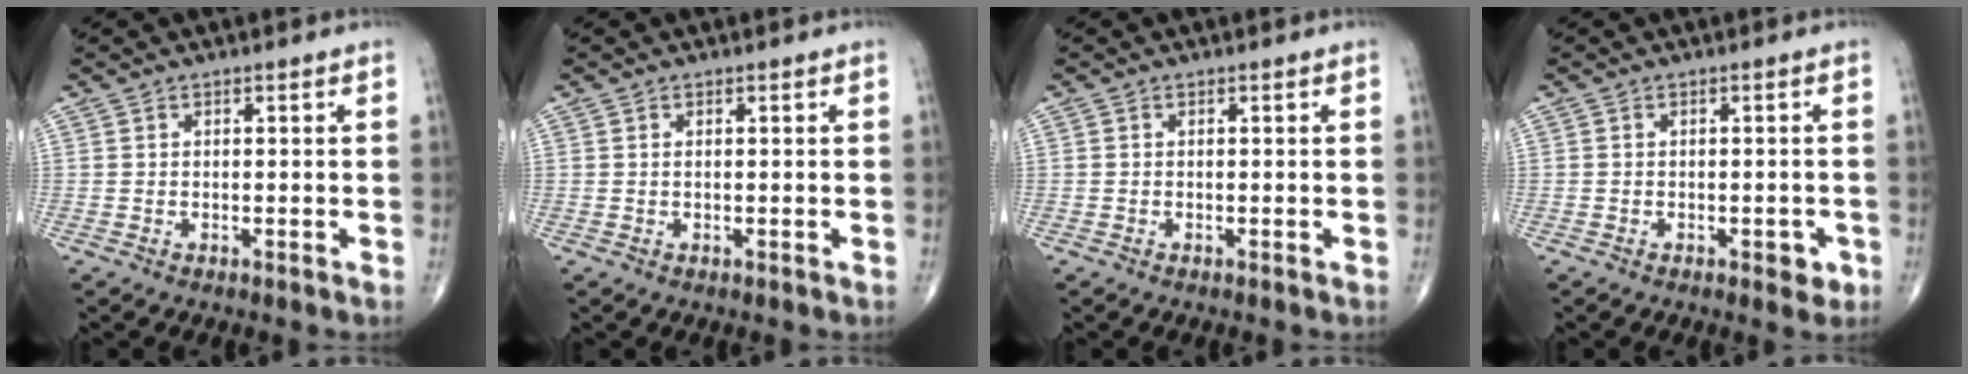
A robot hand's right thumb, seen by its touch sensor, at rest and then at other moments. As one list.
[{"total": 0.0}, {"total": 0.0}, {"total": 2.7, "force": [-1.2, 1.4, 2.0], "torque": [-0.015, 0.003, -0.013]}]